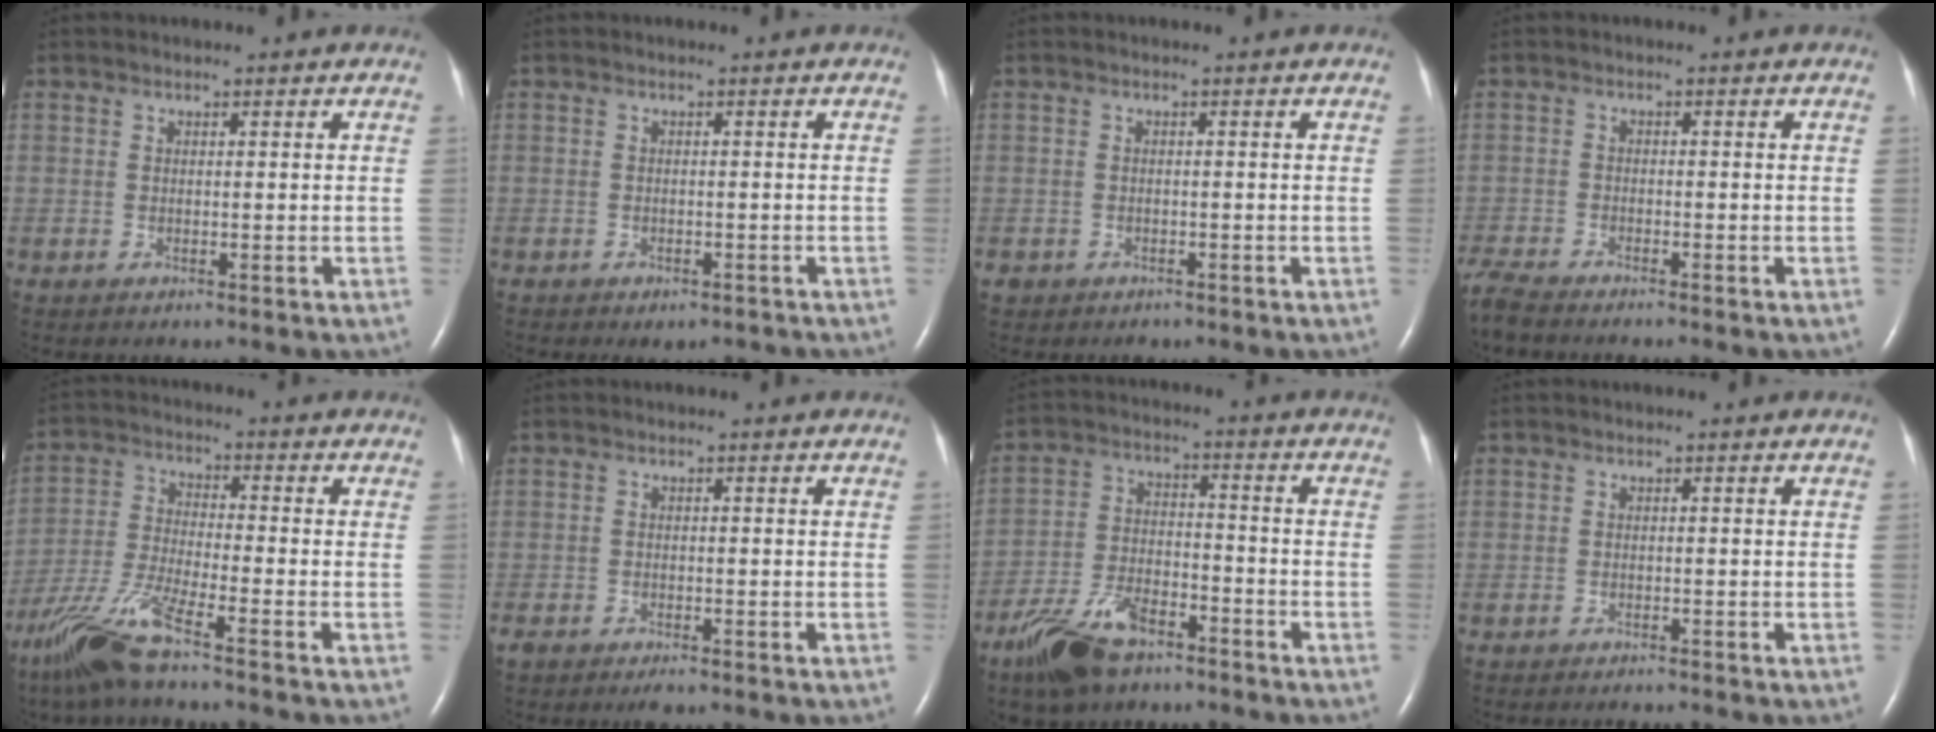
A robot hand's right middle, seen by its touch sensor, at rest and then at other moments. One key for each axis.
{"total": 3.5, "fx": -2.9, "fy": 1.7, "fz": 1.1, "tx": -0.008, "ty": 0.001, "tz": -0.032}
{"total": 2.5, "fx": -1.8, "fy": 1.5, "fz": 0.6, "tx": -0.016, "ty": -0.001, "tz": -0.022}
{"total": 5.4, "fx": -5.1, "fy": 0.1, "fz": 1.9, "tx": -0.040, "ty": -0.021, "tz": -0.092}
{"total": 10.2, "fx": -7.4, "fy": 0.0, "fz": 7.0, "tx": -0.155, "ty": -0.030, "tz": -0.146}
{"total": 2.9, "fx": -2.3, "fy": 0.9, "fz": 1.6, "tx": -0.030, "ty": -0.009, "tz": -0.032}
{"total": 10.2, "fx": -7.3, "fy": 4.1, "fz": 5.9, "tx": -0.125, "ty": -0.009, "tz": -0.135}
{"total": 1.4, "fx": -1.3, "fy": 0.2, "fz": 0.2, "tx": -0.004, "ty": -0.006, "tz": -0.018}